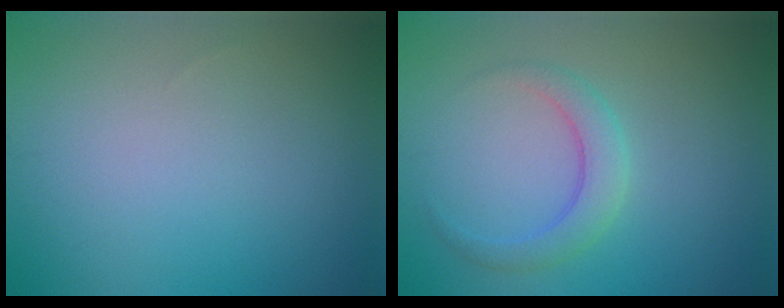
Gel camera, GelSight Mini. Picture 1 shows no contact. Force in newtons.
{"total": 2.7, "press": 2.7, "slide": 0.2}